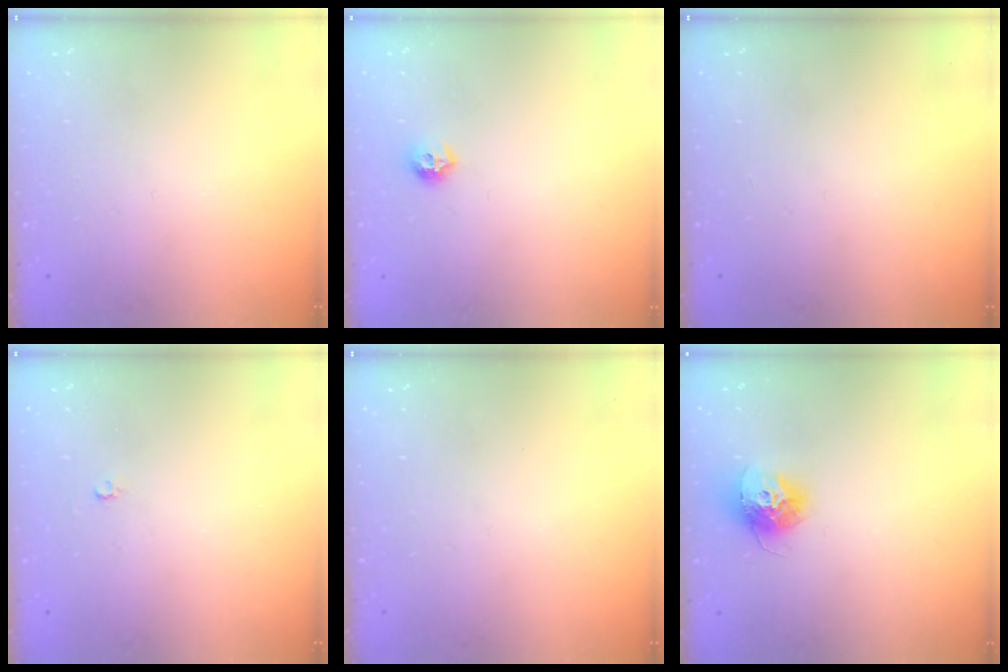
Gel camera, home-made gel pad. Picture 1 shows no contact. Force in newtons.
{"total": 7.2, "press": 7.2, "slide": 1.0}
{"total": 0.0}
{"total": 2.0, "press": 2.0, "slide": 0.4}
{"total": 0.0}
{"total": 11.8, "press": 11.8, "slide": 0.9}